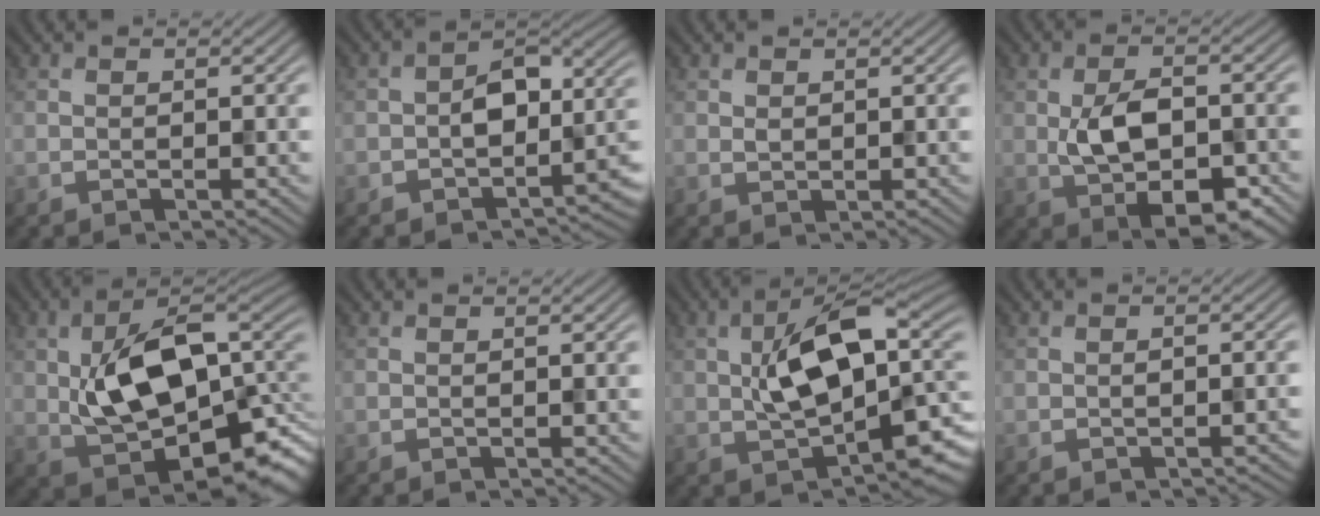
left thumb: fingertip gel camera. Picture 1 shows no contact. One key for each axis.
{"total": 8.0, "fx": -2.0, "fy": 5.2, "fz": 5.8, "tx": -0.069, "ty": -0.003, "tz": -0.042}
{"total": 0.8, "fx": 0.6, "fy": 0.5, "fz": 0.2, "tx": -0.005, "ty": -0.001, "tz": 0.011}
{"total": 8.8, "fx": -1.9, "fy": 4.6, "fz": 7.2, "tx": -0.140, "ty": -0.011, "tz": -0.029}
{"total": 16.4, "fx": 0.4, "fy": 9.7, "fz": 13.1, "tx": -0.224, "ty": -0.028, "tz": 0.016}
{"total": 0.0}
{"total": 12.3, "fx": 1.0, "fy": 6.2, "fz": 10.5, "tx": -0.177, "ty": -0.002, "tz": 0.020}
{"total": 0.9, "fx": -0.6, "fy": 0.2, "fz": 0.6, "tx": -0.006, "ty": 0.002, "tz": -0.009}